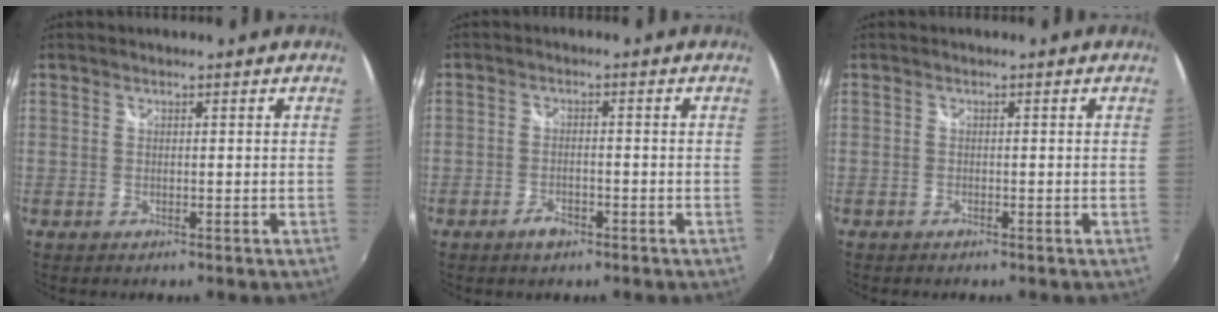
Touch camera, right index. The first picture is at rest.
{"total": 3.1, "force": [-2.1, 1.5, 1.7], "torque": [-0.040, -0.003, -0.039]}
{"total": 0.8, "force": [-0.7, 0.3, 0.1], "torque": [-0.004, -0.004, -0.015]}